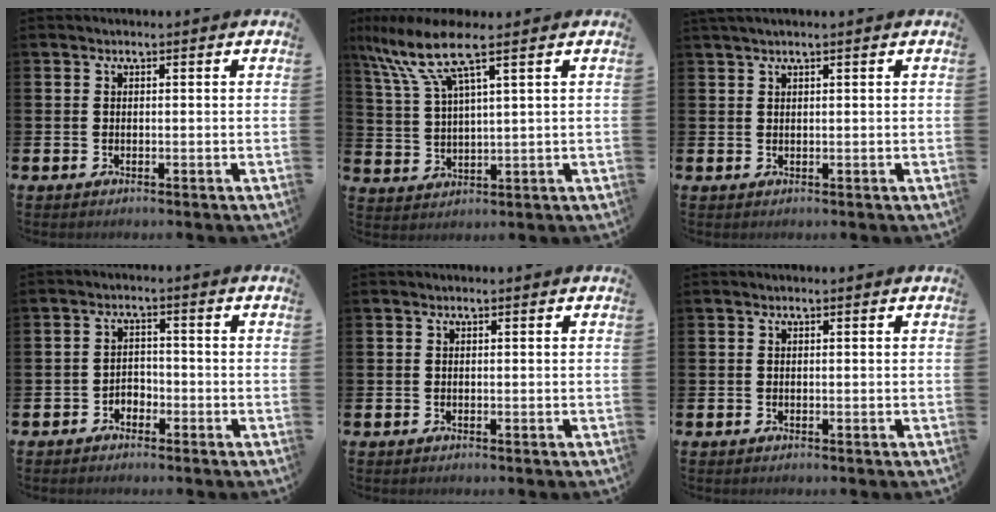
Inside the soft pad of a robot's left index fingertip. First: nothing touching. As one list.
[{"total": 9.1, "force": [6.3, 1.6, 6.4], "torque": [-0.146, -0.013, 0.110]}, {"total": 1.2, "force": [1.0, -0.1, 0.7], "torque": [-0.018, 0.004, 0.020]}, {"total": 2.0, "force": [-1.5, 1.3, 0.4], "torque": [-0.019, 0.007, -0.032]}, {"total": 0.0}, {"total": 0.0}]